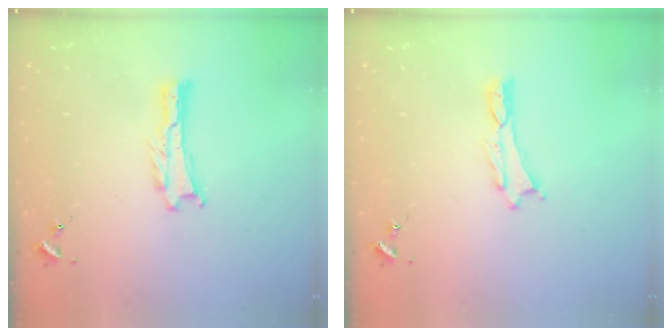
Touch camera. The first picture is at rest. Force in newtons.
{"total": 0.0}